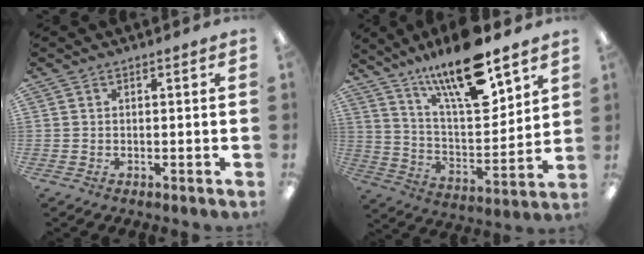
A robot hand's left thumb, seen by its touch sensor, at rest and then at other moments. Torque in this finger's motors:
{"motor_torque": [0.54, 0.61, 1.43, -1.35, 0.16]}